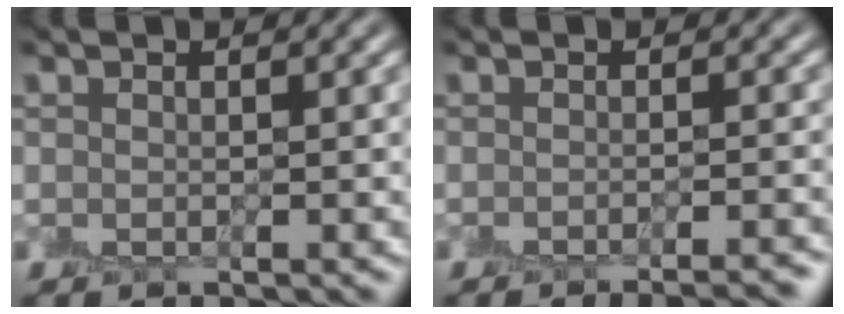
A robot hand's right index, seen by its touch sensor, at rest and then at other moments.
{"total": 3.9, "force": [-3.3, 0.7, 2.0], "torque": [-0.014, -0.005, -0.034]}